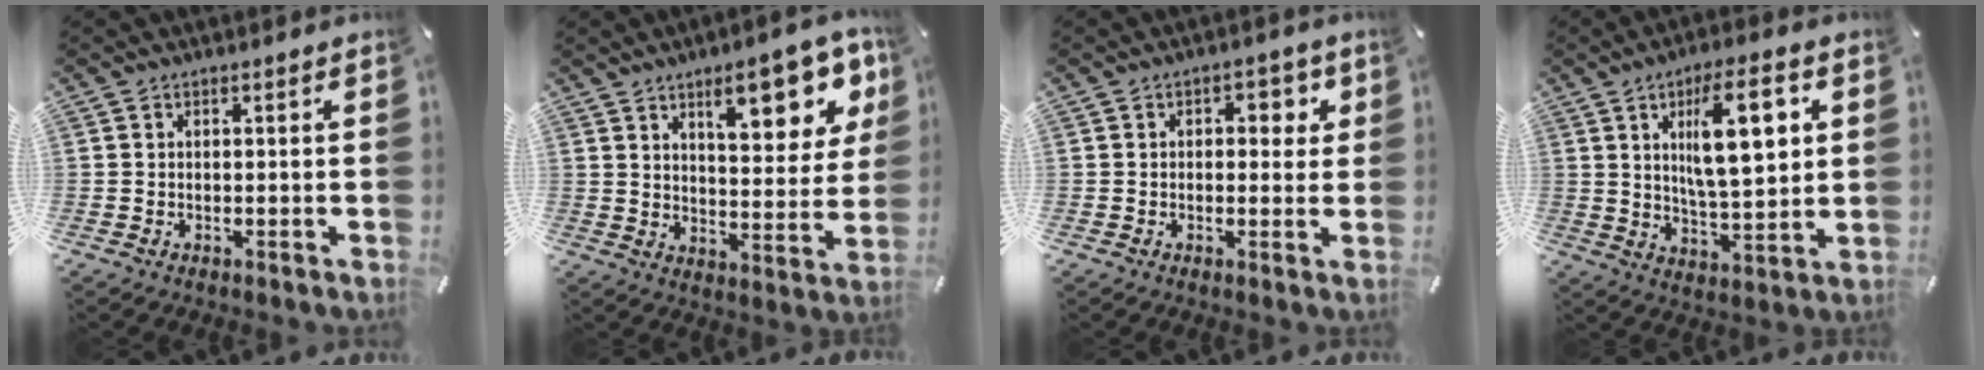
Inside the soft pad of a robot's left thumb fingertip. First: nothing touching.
{"total": 15.2, "force": [8.5, 6.2, 11.0], "torque": [-0.139, -0.042, 0.135]}
{"total": 3.8, "force": [0.5, 2.5, 2.8], "torque": [-0.028, -0.001, -0.004]}
{"total": 15.4, "force": [5.6, 5.5, 13.2], "torque": [-0.215, -0.009, 0.085]}